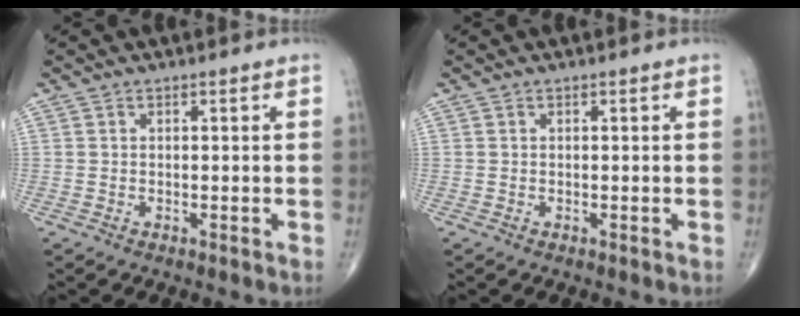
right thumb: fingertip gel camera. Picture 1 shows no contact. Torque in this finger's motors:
{"motor_torque": [0.00, 0.00, -0.05, 0.05, 0.00]}